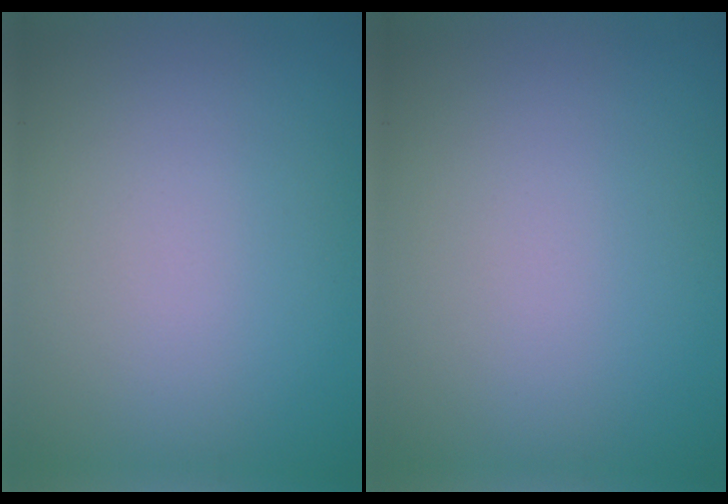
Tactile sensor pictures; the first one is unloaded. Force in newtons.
{"total": 0.0}